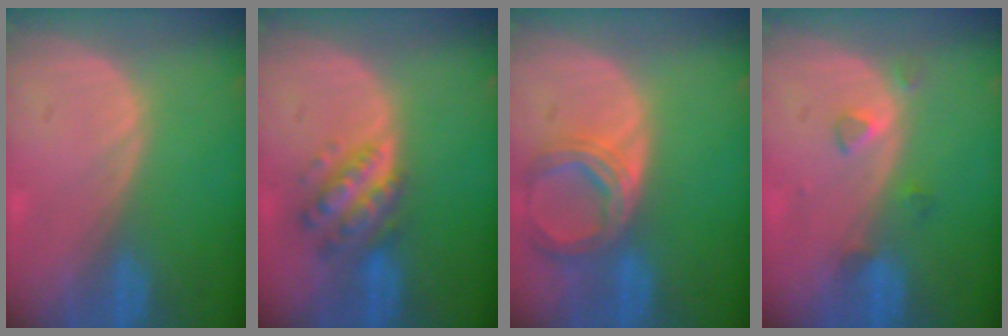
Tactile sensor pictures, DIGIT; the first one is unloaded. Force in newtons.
{"total": 6.1, "press": 6.1, "slide": 0.4}
{"total": 7.0, "press": 6.5, "slide": 2.7}
{"total": 2.5, "press": 2.3, "slide": 0.9}